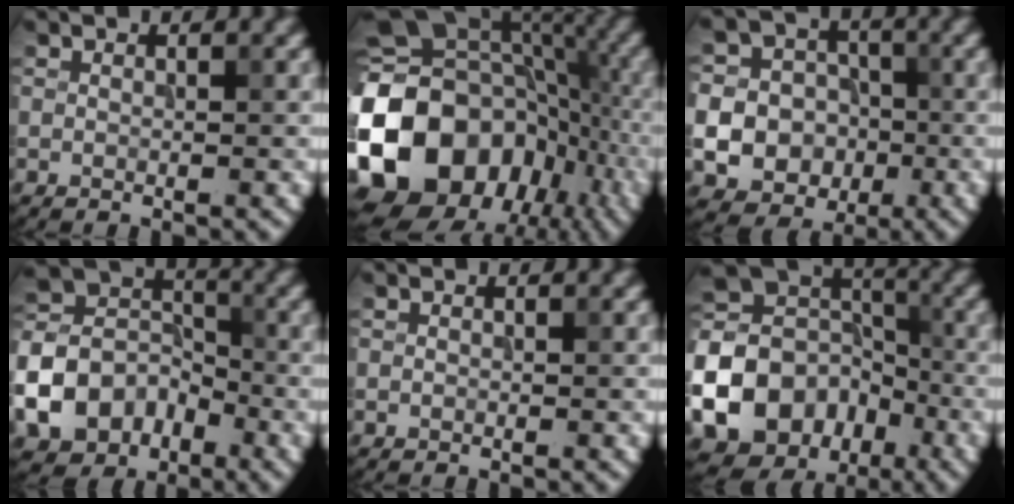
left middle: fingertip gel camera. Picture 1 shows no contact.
{"total": 19.3, "force": [-6.2, 15.2, 10.2], "torque": [-0.219, 0.001, -0.109]}
{"total": 16.9, "force": [-4.3, 15.9, 3.8], "torque": [-0.117, -0.031, -0.091]}
{"total": 7.8, "force": [-3.6, 6.0, 3.6], "torque": [-0.071, 0.003, -0.079]}
{"total": 0.0}
{"total": 20.3, "force": [-8.7, 17.1, 6.7], "torque": [-0.181, -0.038, -0.157]}